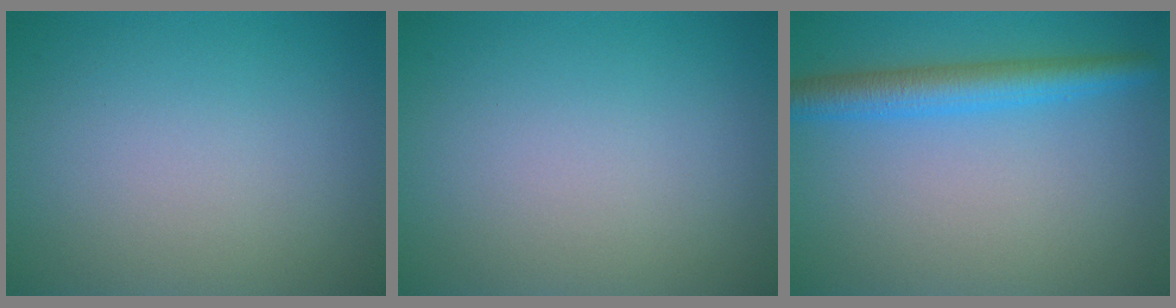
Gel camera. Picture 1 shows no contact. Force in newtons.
{"total": 0.0}
{"total": 3.9, "press": 3.9, "slide": 0.2}